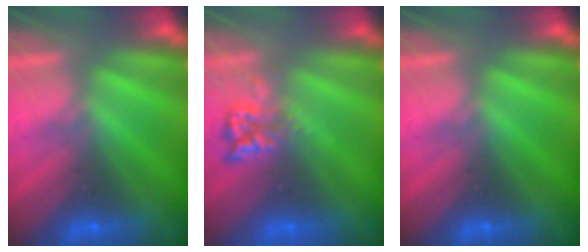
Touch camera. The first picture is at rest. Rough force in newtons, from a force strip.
{"total": 2.4}
{"total": 0.0}